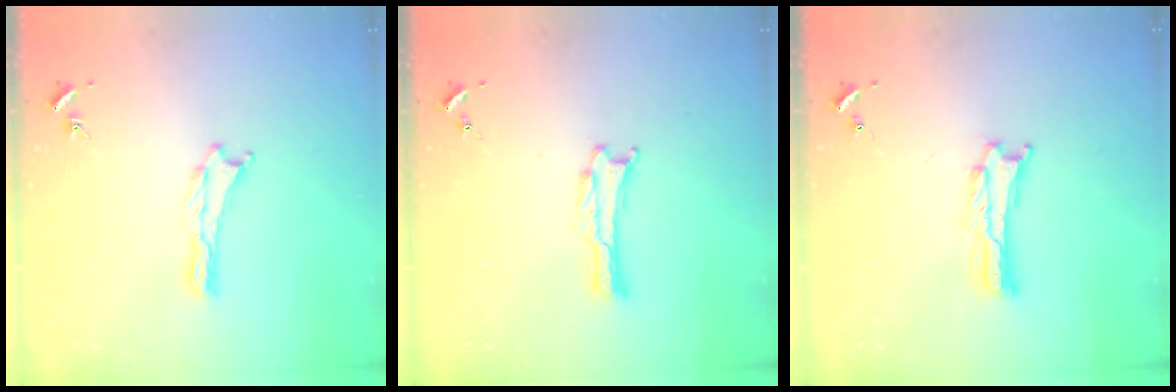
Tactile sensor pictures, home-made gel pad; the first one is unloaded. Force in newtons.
{"total": 0.0}
{"total": 1.0, "press": 1.0, "slide": 0.2}